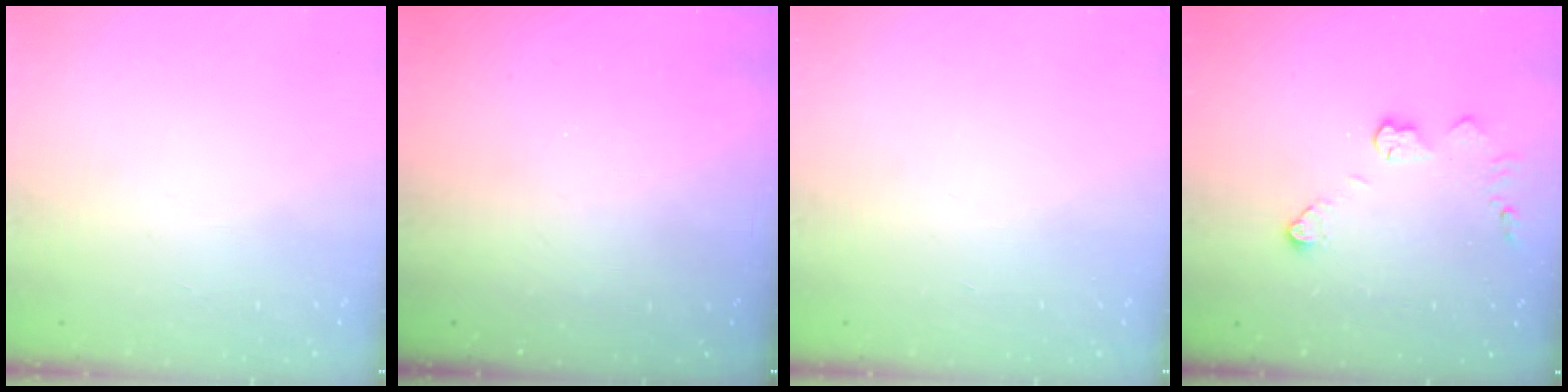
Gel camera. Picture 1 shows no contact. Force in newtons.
{"total": 0.0}
{"total": 0.0}
{"total": 5.8, "press": 5.8, "slide": 0.1}